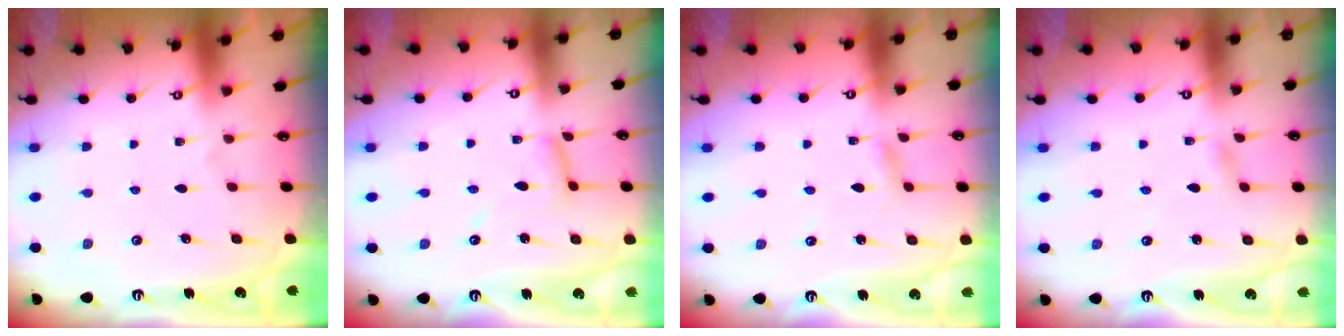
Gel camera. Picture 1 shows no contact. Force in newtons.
{"total": 6.2, "press": 6.2, "slide": 0.3}
{"total": 2.5, "press": 2.5, "slide": 0.2}
{"total": 1.3, "press": 1.3, "slide": 0.1}